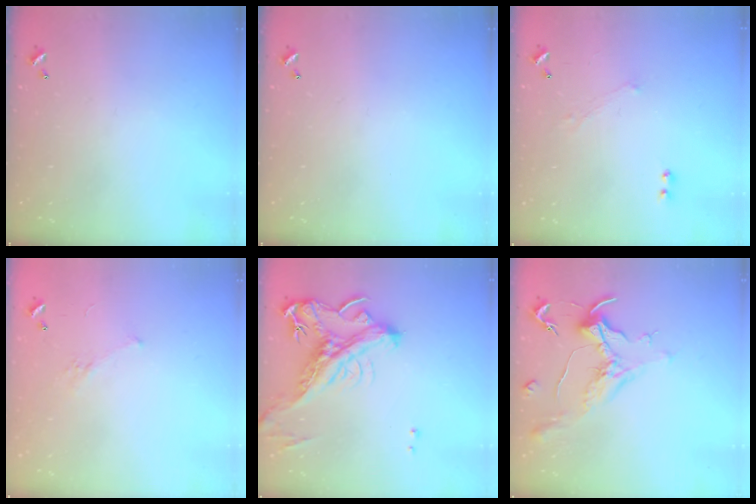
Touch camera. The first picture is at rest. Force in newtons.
{"total": 0.0}
{"total": 1.0, "press": 0.9, "slide": 0.5}
{"total": 2.8, "press": 2.6, "slide": 1.1}
{"total": 4.7, "press": 4.5, "slide": 1.3}
{"total": 1.8, "press": 1.5, "slide": 0.9}